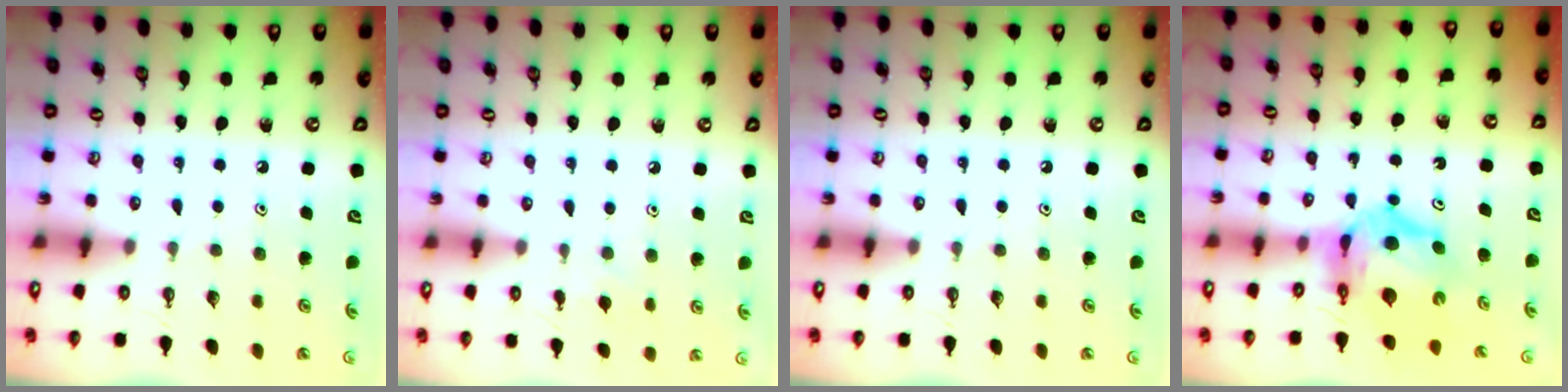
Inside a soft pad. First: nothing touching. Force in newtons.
{"total": 7.1, "press": 7.0, "slide": 0.9}
{"total": 0.0}
{"total": 9.8, "press": 9.7, "slide": 1.0}